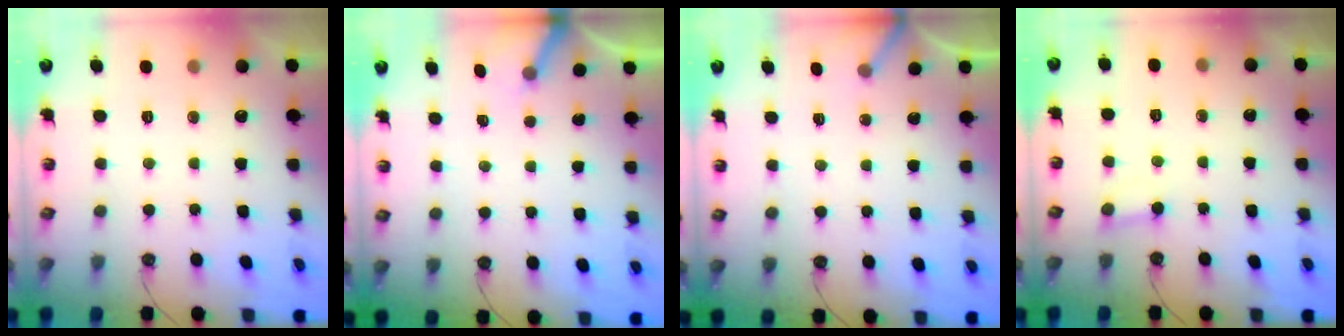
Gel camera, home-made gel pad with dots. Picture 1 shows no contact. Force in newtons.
{"total": 3.6, "press": 3.6, "slide": 0.3}
{"total": 2.5, "press": 2.5, "slide": 0.1}
{"total": 2.2, "press": 2.2, "slide": 0.1}